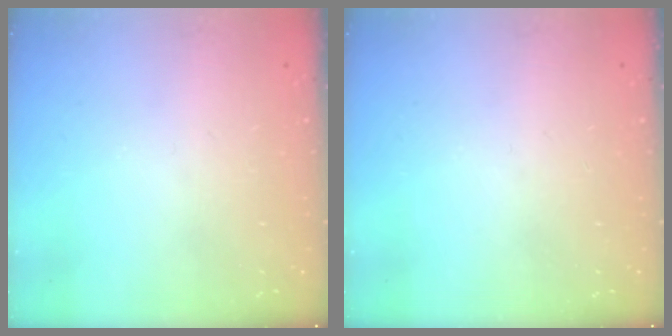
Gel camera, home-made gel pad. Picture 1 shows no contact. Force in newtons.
{"total": 0.0}